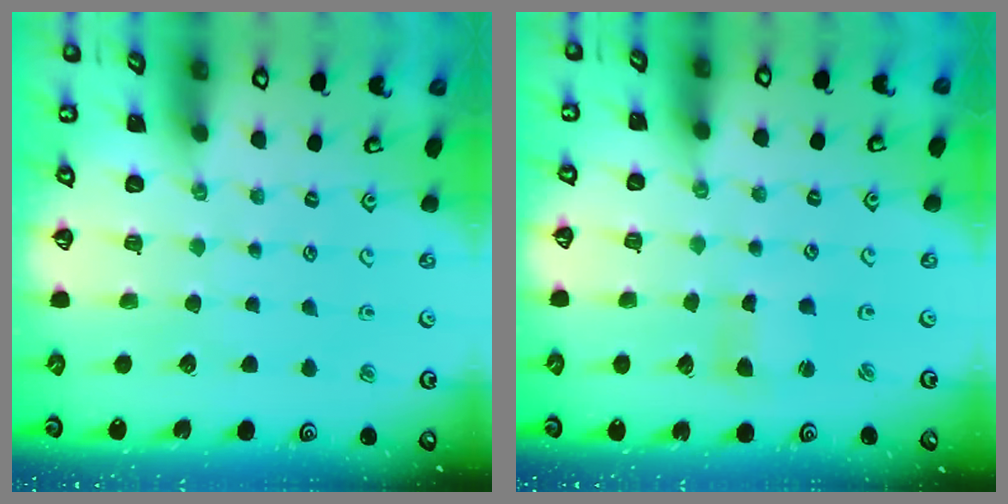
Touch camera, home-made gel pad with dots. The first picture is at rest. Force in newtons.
{"total": 1.6, "press": 1.6, "slide": 0.3}